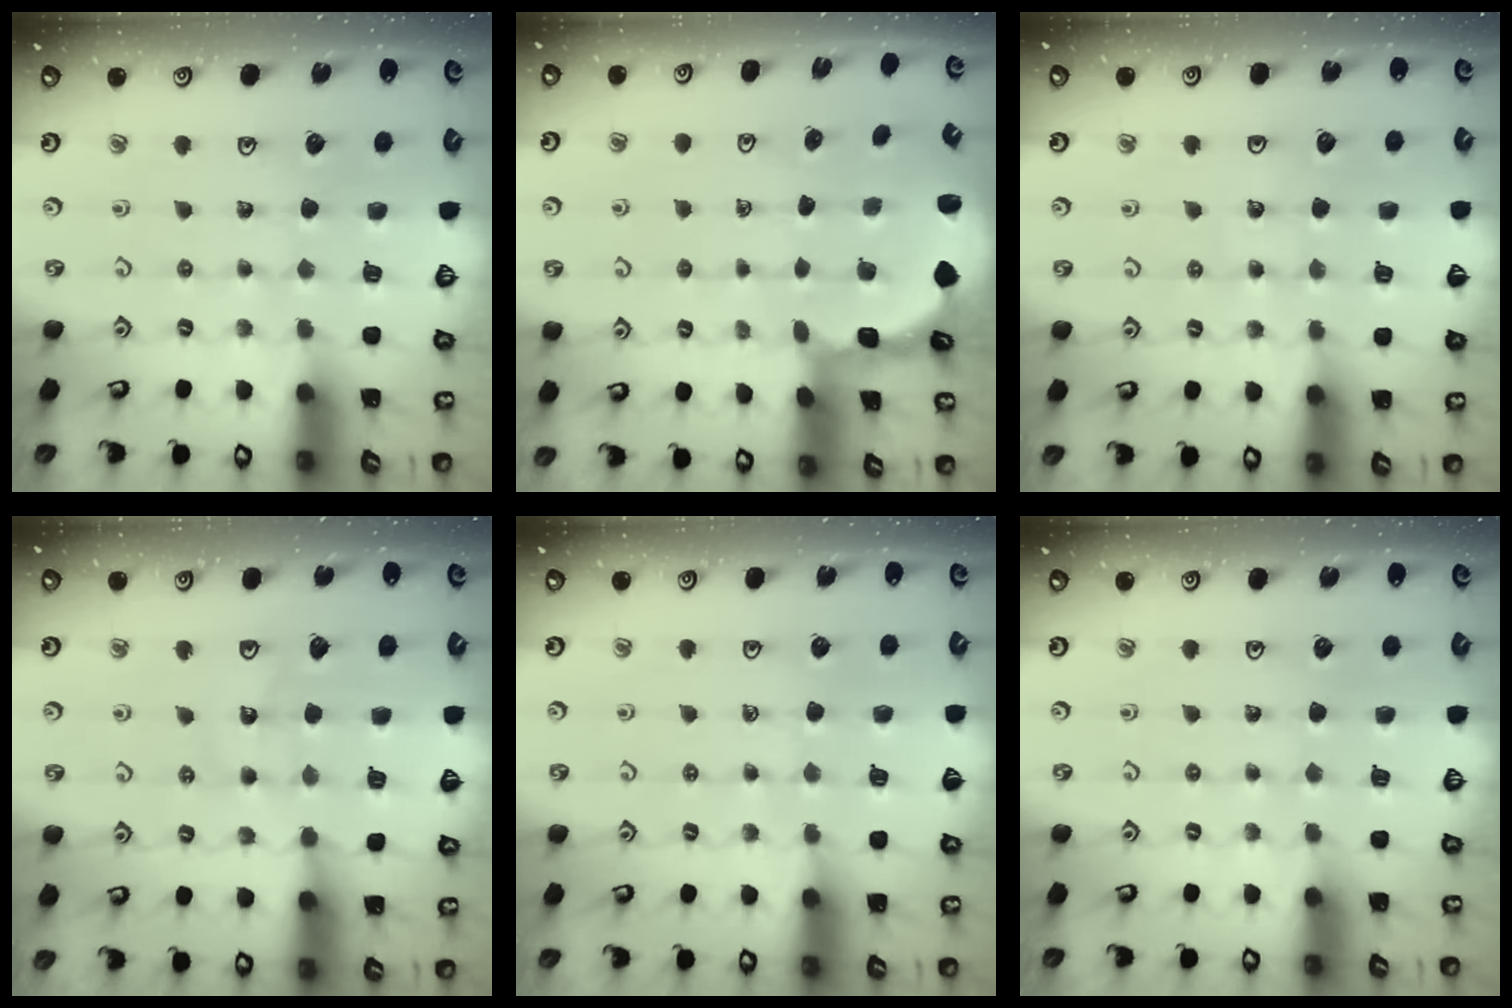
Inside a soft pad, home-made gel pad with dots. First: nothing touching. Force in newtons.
{"total": 2.5, "press": 1.9, "slide": 1.6}
{"total": 4.7, "press": 4.6, "slide": 0.8}
{"total": 11.0, "press": 10.6, "slide": 3.2}
{"total": 1.9, "press": 1.9, "slide": 0.3}
{"total": 0.0}